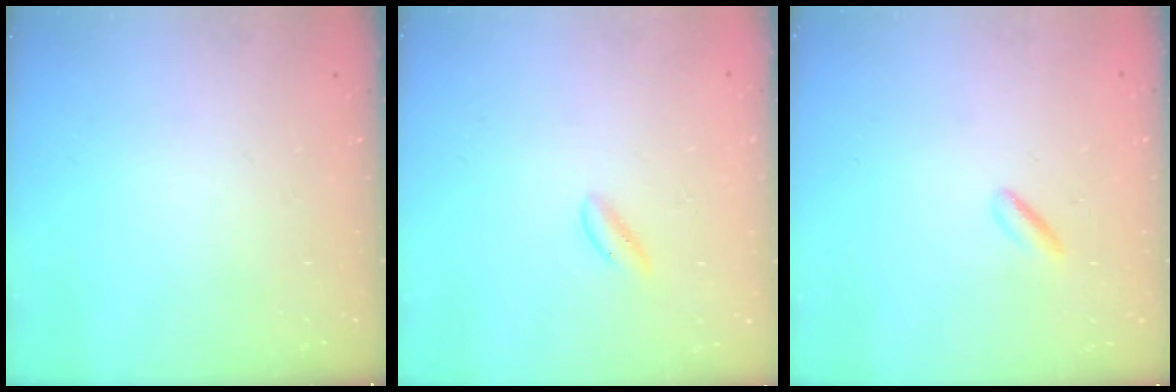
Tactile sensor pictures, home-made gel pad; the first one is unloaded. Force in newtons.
{"total": 1.4, "press": 1.2, "slide": 0.6}
{"total": 2.8, "press": 2.6, "slide": 0.9}